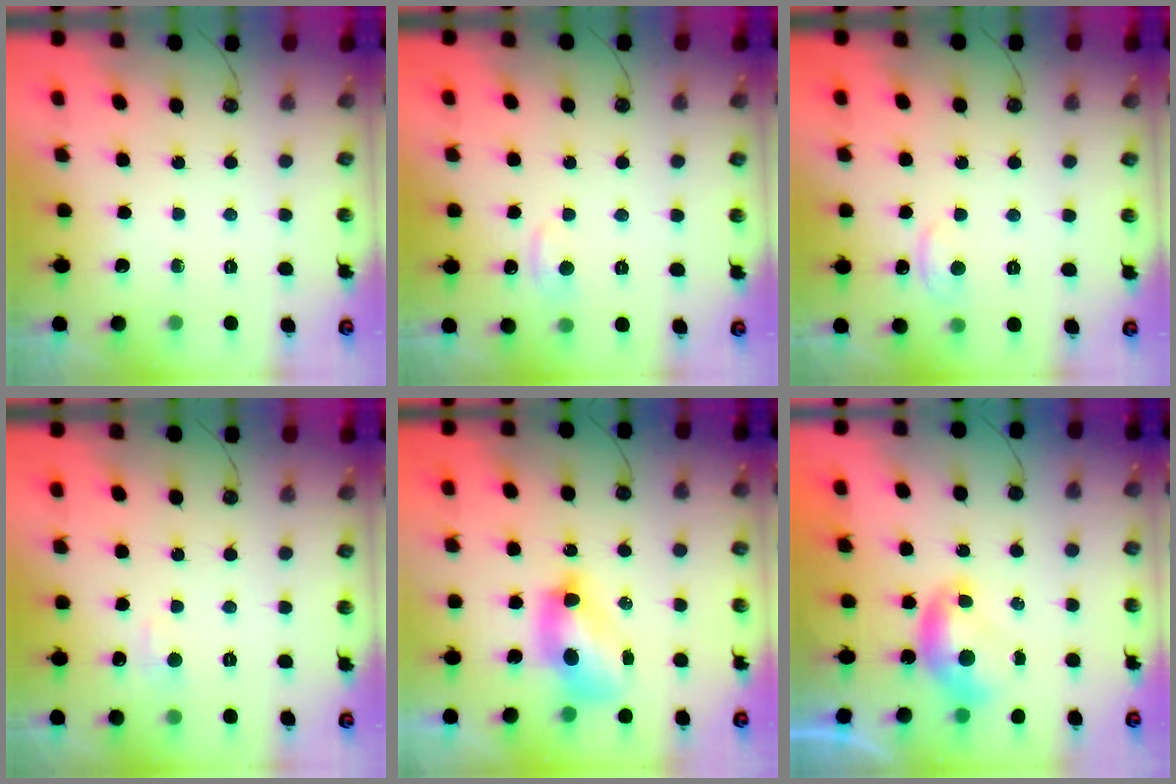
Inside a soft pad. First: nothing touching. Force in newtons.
{"total": 1.0, "press": 0.0, "slide": 1.0}
{"total": 2.1, "press": 2.0, "slide": 0.5}
{"total": 1.9, "press": 1.7, "slide": 0.7}
{"total": 8.0, "press": 8.0, "slide": 0.8}
{"total": 0.0}